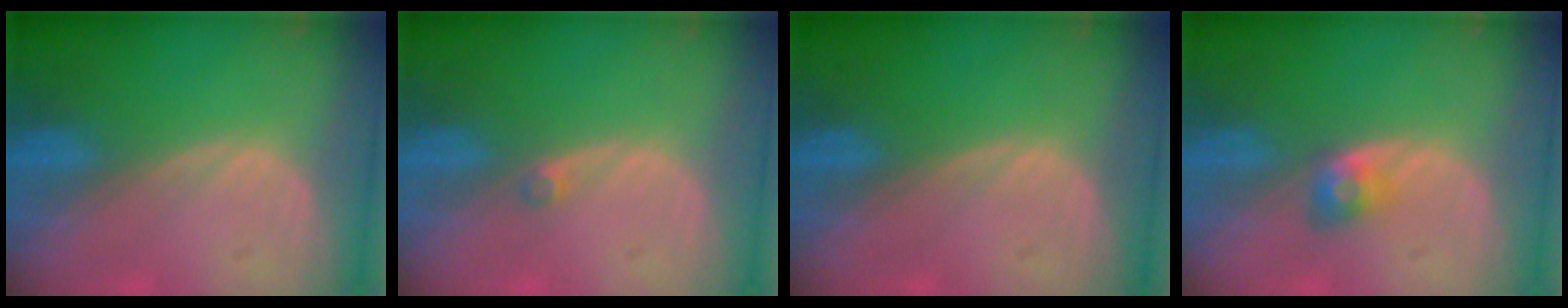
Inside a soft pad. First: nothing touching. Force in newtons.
{"total": 1.0, "press": 0.9, "slide": 0.5}
{"total": 0.0}
{"total": 2.9, "press": 2.5, "slide": 1.6}